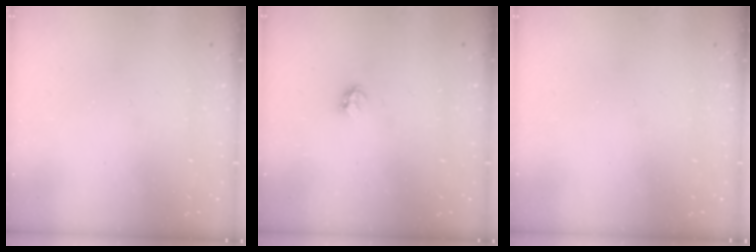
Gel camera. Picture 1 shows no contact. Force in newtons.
{"total": 2.8, "press": 2.8, "slide": 0.5}
{"total": 0.0}